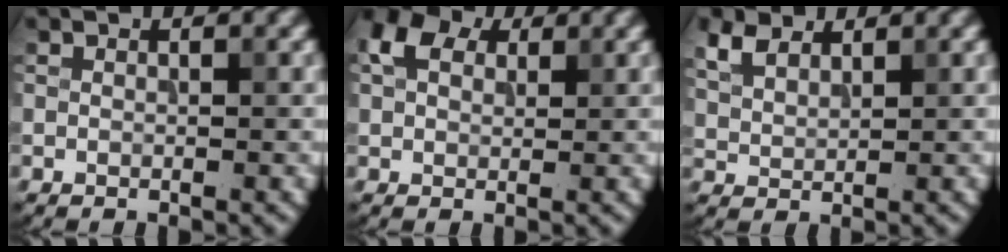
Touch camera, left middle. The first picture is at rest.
{"total": 4.9, "force": [2.2, 3.2, 2.9], "torque": [-0.068, 0.018, 0.029]}
{"total": 3.1, "force": [2.3, 1.6, 1.4], "torque": [-0.041, 0.010, 0.051]}